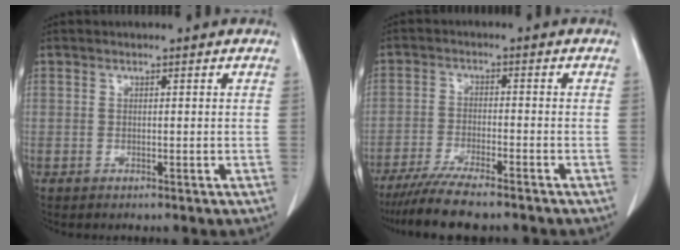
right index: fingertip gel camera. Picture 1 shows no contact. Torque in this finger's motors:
{"motor_torque": [0.78, -0.85, 0.24, 0.05]}